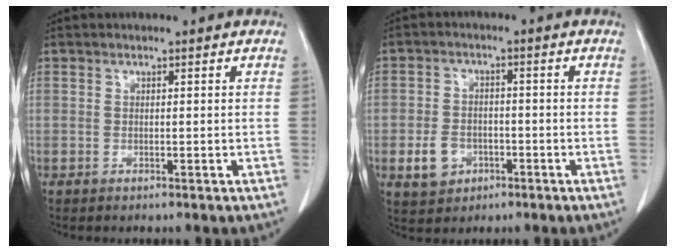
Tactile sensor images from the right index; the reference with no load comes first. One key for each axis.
{"total": 5.3, "fx": -1.9, "fy": 4.2, "fz": 2.5, "tx": -0.051, "ty": 0.006, "tz": -0.022}